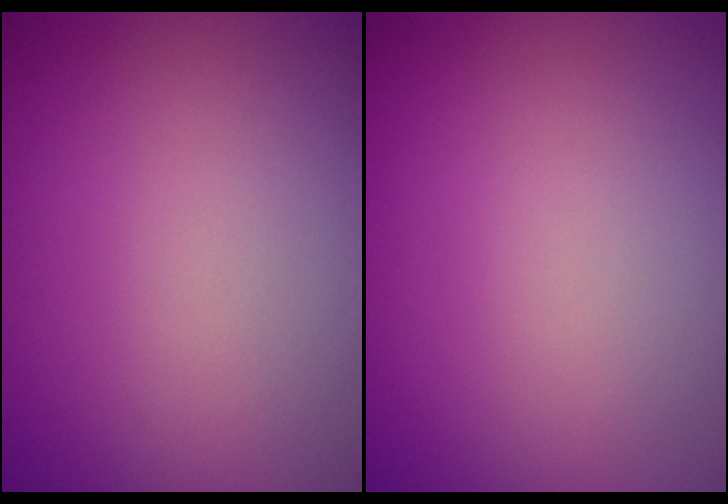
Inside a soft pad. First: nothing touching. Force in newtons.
{"total": 0.0}